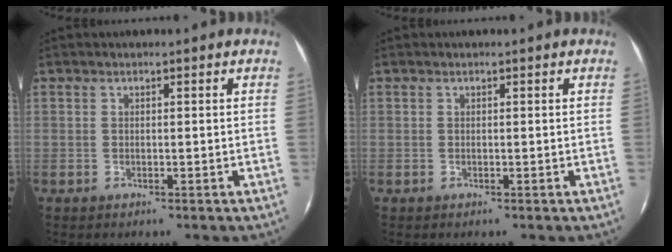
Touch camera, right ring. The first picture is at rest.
{"total": 0.0}